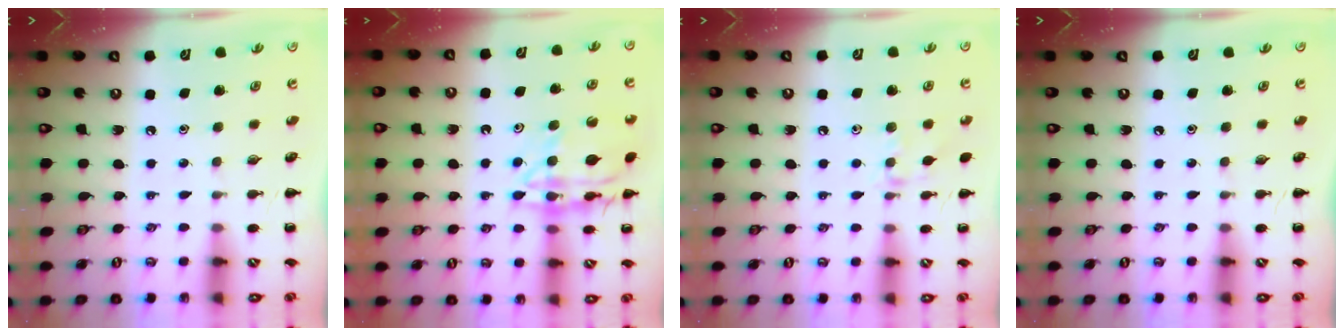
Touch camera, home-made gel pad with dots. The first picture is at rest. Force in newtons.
{"total": 15.1, "press": 15.0, "slide": 1.4}
{"total": 7.2, "press": 7.1, "slide": 1.5}
{"total": 0.0}